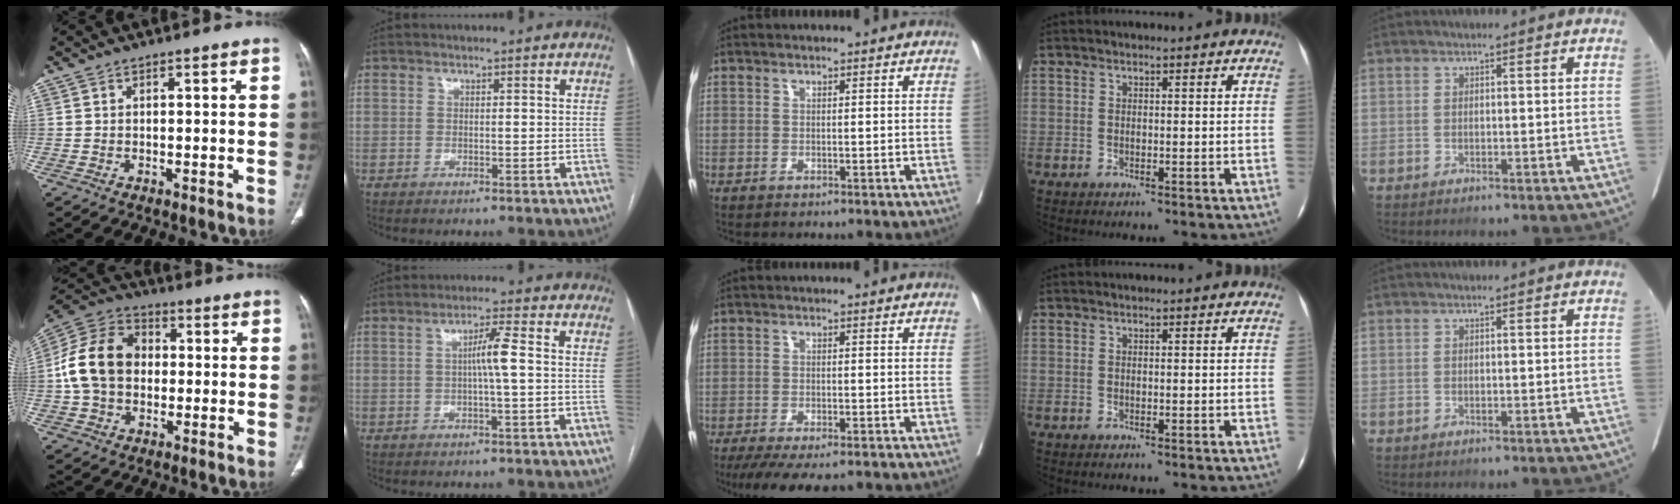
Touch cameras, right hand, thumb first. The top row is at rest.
{"thumb": {"total": 14.4, "force": [0.1, 11.1, 9.3], "torque": [-0.162, 0.034, -0.006]}, "index": {"total": 4.1, "force": [-0.1, -0.3, 4.1], "torque": [-0.073, 0.007, -0.001]}, "middle": {"total": 9.8, "force": [-7.9, 2.3, 5.2], "torque": [-0.074, -0.017, -0.116]}}